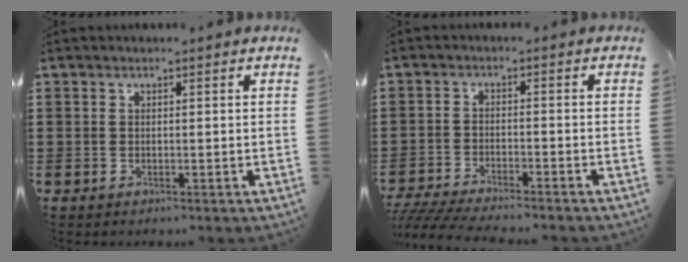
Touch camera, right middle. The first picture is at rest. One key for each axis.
{"total": 4.3, "fx": -4.2, "fy": 0.0, "fz": 1.1, "tx": -0.032, "ty": -0.009, "tz": -0.089}